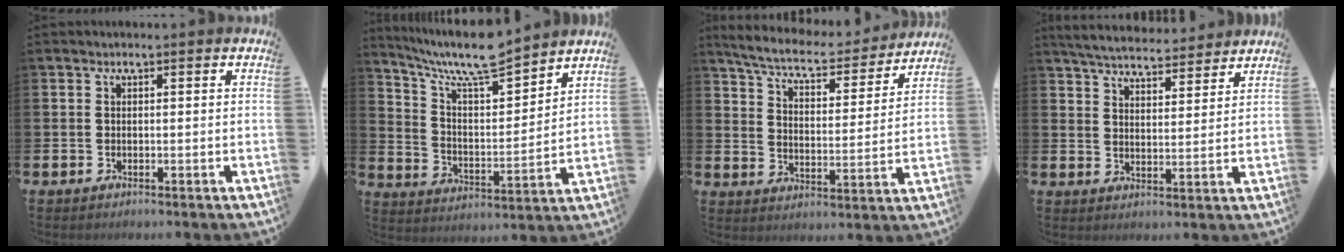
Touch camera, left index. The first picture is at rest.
{"total": 9.3, "force": [8.5, 1.3, 3.5], "torque": [-0.099, -0.058, 0.147]}
{"total": 7.2, "force": [6.7, 1.1, 2.5], "torque": [-0.079, -0.046, 0.112]}
{"total": 5.7, "force": [5.5, 0.8, 0.8], "torque": [-0.032, -0.036, 0.097]}